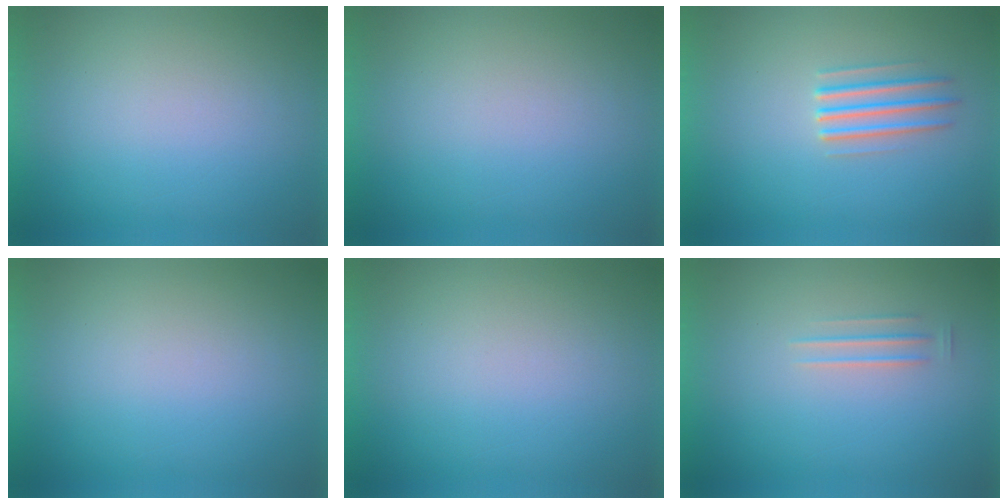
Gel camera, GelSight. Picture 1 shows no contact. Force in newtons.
{"total": 0.0}
{"total": 2.8}
{"total": 0.0}
{"total": 1.2}
{"total": 1.6}